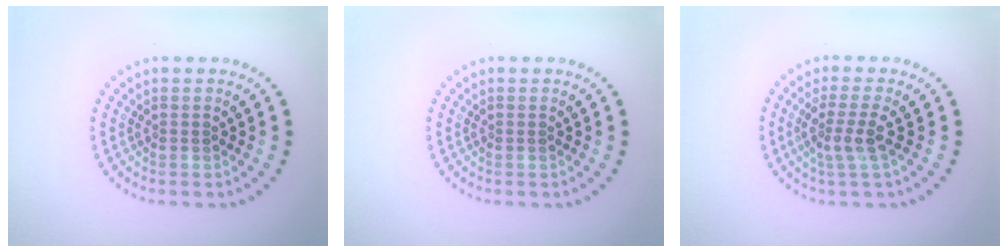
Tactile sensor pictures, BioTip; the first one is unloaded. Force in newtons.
{"total": 0.0}
{"total": 2.7, "press": 2.1, "slide": 1.7}